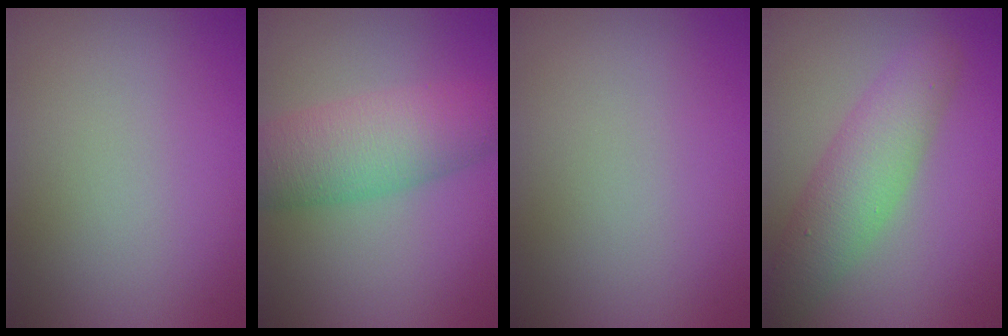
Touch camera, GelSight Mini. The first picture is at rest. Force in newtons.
{"total": 6.9, "press": 6.9, "slide": 0.2}
{"total": 0.0}
{"total": 5.3, "press": 5.3, "slide": 0.1}